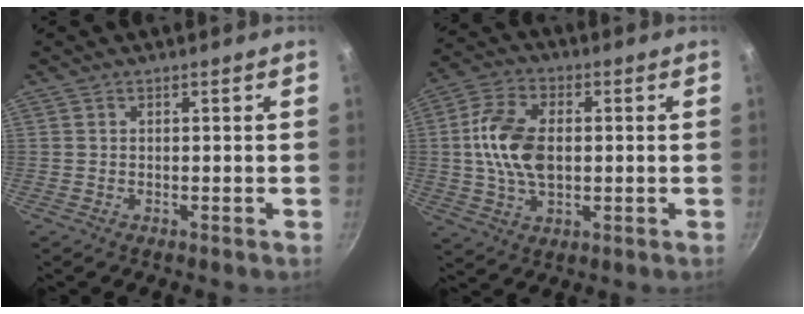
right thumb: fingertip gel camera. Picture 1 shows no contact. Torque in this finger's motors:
{"motor_torque": [1.86, 1.85, 1.54, -0.10, 0.15]}